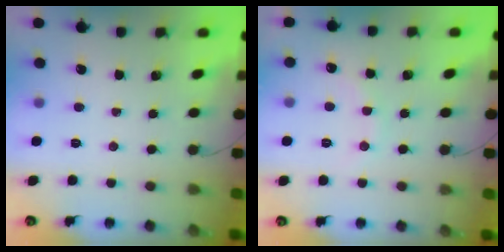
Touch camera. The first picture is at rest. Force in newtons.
{"total": 6.7, "press": 6.5, "slide": 1.6}